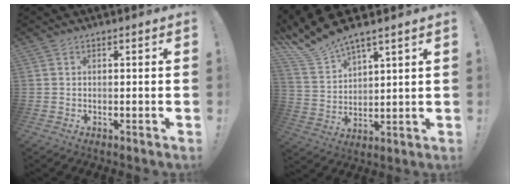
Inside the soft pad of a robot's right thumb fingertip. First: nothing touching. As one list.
[{"total": 9.3, "force": [8.5, 2.1, 3.3], "torque": [-0.081, -0.063, 0.157]}]